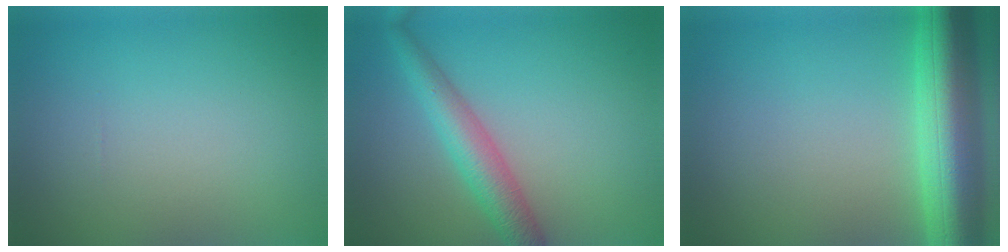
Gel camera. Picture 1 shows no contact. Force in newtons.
{"total": 4.1, "press": 4.1, "slide": 0.1}
{"total": 8.8, "press": 8.8, "slide": 0.4}